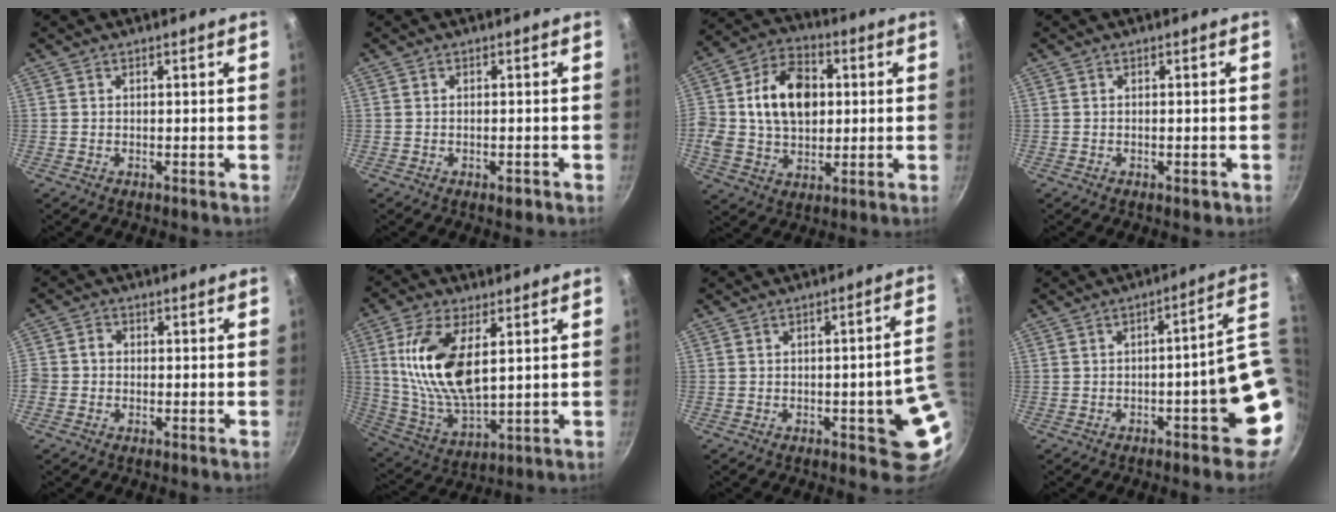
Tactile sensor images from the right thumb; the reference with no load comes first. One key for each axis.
{"total": 2.1, "fx": -1.1, "fy": 0.8, "fz": 1.6, "tx": -0.027, "ty": 0.003, "tz": -0.015}
{"total": 16.8, "fx": 2.1, "fy": 12.0, "fz": 11.5, "tx": -0.182, "ty": 0.020, "tz": 0.026}
{"total": 1.6, "fx": -0.7, "fy": 0.6, "fz": 1.4, "tx": -0.023, "ty": 0.001, "tz": -0.010}
{"total": 2.7, "fx": -0.7, "fy": 2.4, "fz": 1.0, "tx": -0.009, "ty": 0.012, "tz": -0.020}
{"total": 16.2, "fx": 4.1, "fy": 7.7, "fz": 13.6, "tx": -0.262, "ty": -0.020, "tz": 0.086}
{"total": 10.5, "fx": -2.1, "fy": 3.0, "fz": 9.8, "tx": -0.080, "ty": 0.021, "tz": -0.024}
{"total": 12.8, "fx": -1.5, "fy": 2.9, "fz": 12.4, "tx": -0.126, "ty": 0.024, "tz": -0.013}